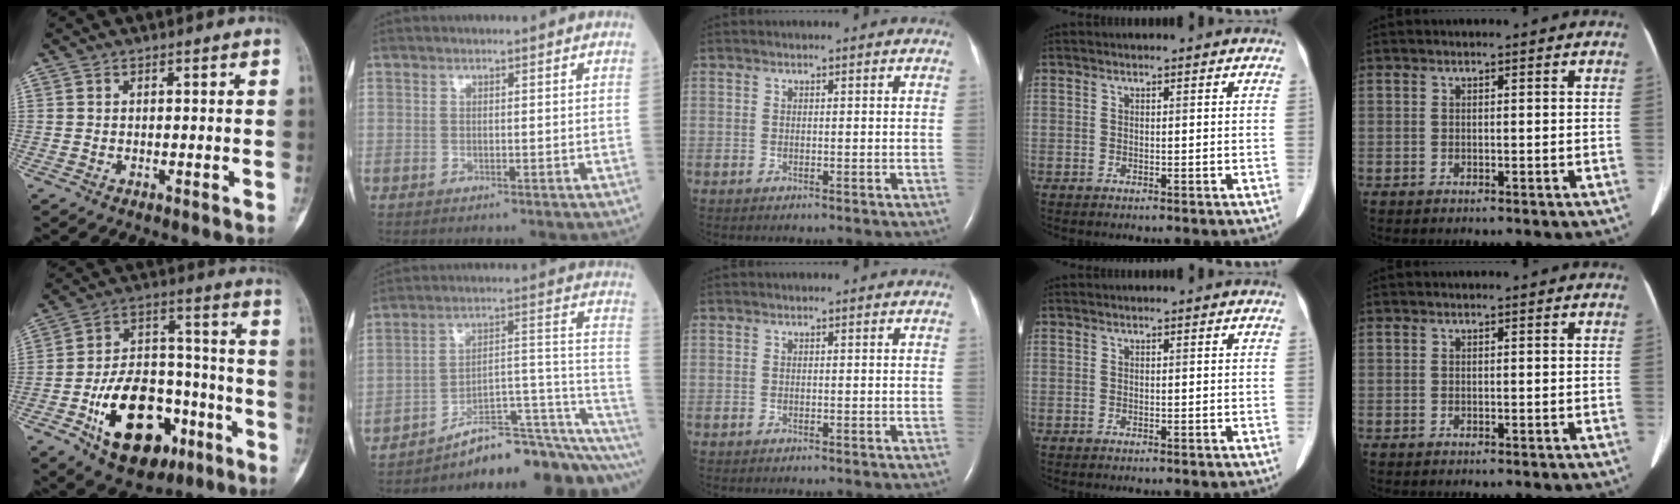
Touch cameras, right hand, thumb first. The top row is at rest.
{"thumb": {"total": 22.1, "force": [-9.7, 13.2, 14.9], "torque": [-0.213, 0.070, -0.143]}, "index": {"total": 17.6, "force": [-12.9, 4.7, 11.0], "torque": [-0.079, 0.081, -0.176]}}